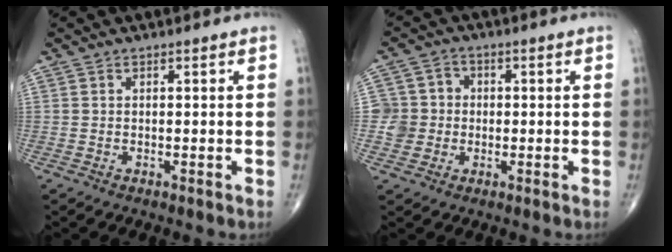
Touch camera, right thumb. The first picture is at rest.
{"total": 6.0, "force": [-0.6, 5.8, 1.1], "torque": [0.010, 0.012, -0.017]}